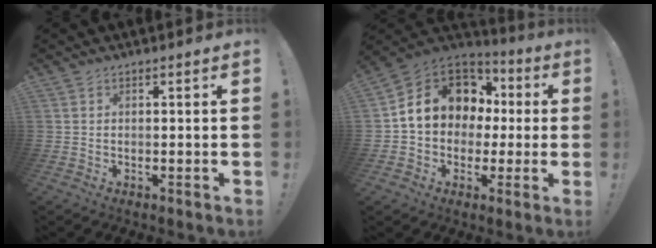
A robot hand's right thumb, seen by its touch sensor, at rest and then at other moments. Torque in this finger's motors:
{"motor_torque": [1.82, 2.23, 1.37, -0.47, 0.06]}